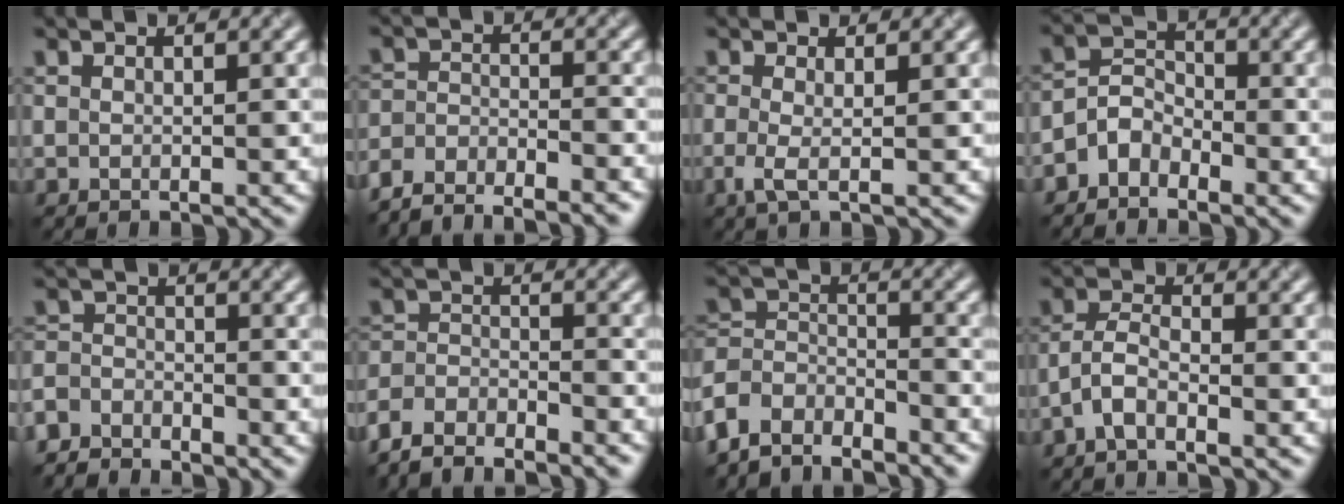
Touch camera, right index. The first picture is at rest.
{"total": 5.9, "force": [-5.7, 0.9, 1.3], "torque": [-0.020, -0.013, -0.099]}
{"total": 1.8, "force": [-0.3, 0.3, 1.8], "torque": [-0.046, -0.003, -0.009]}
{"total": 2.5, "force": [-1.9, 1.5, 0.8], "torque": [-0.013, 0.015, -0.044]}
{"total": 4.5, "force": [-4.2, 1.3, 0.7], "torque": [-0.011, -0.010, -0.089]}
{"total": 6.0, "force": [-5.8, 1.1, 1.3], "torque": [-0.026, -0.011, -0.111]}
{"total": 6.7, "force": [-5.8, 2.8, 1.7], "torque": [-0.029, -0.006, -0.110]}
{"total": 2.4, "force": [-1.5, 0.7, 1.7], "torque": [-0.042, 0.010, -0.039]}